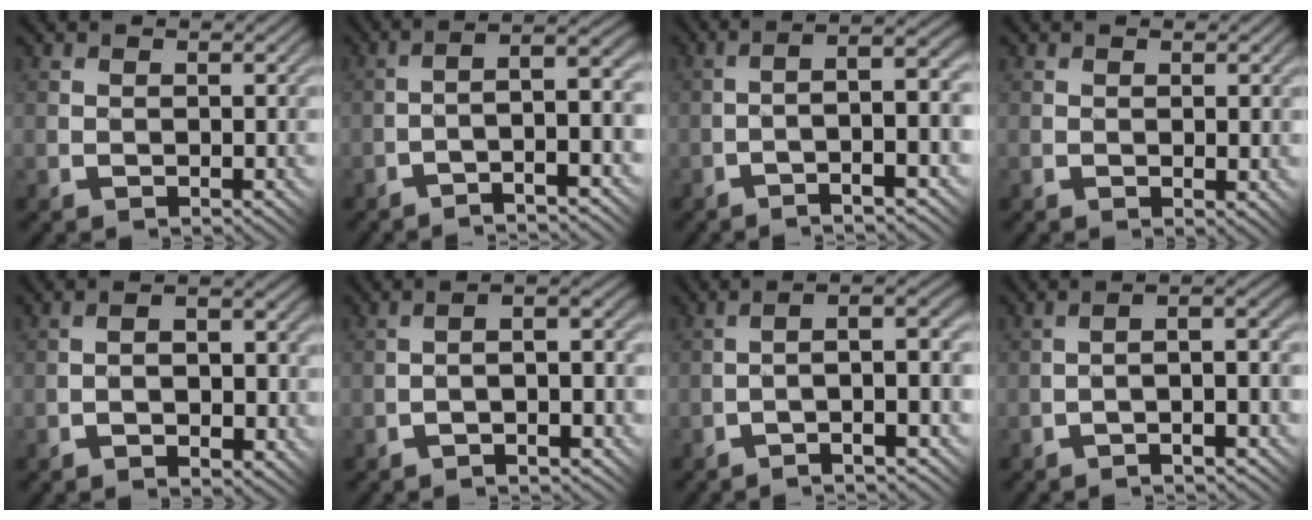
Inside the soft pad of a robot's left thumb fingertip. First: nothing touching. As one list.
[{"total": 6.8, "force": [-2.6, 0.9, 6.2], "torque": [-0.087, 0.027, -0.050]}, {"total": 8.2, "force": [-2.2, 1.0, 7.9], "torque": [-0.111, 0.030, -0.040]}, {"total": 1.5, "force": [0.0, 0.5, 1.4], "torque": [-0.018, -0.004, 0.007]}, {"total": 4.5, "force": [-1.4, 2.4, 3.6], "torque": [-0.051, 0.000, -0.017]}, {"total": 4.4, "force": [-1.7, 1.7, 3.7], "torque": [-0.057, 0.009, -0.031]}, {"total": 6.6, "force": [-2.2, 0.9, 6.2], "torque": [-0.086, 0.024, -0.041]}, {"total": 4.4, "force": [-1.6, 0.8, 4.1], "torque": [-0.062, 0.013, -0.032]}]